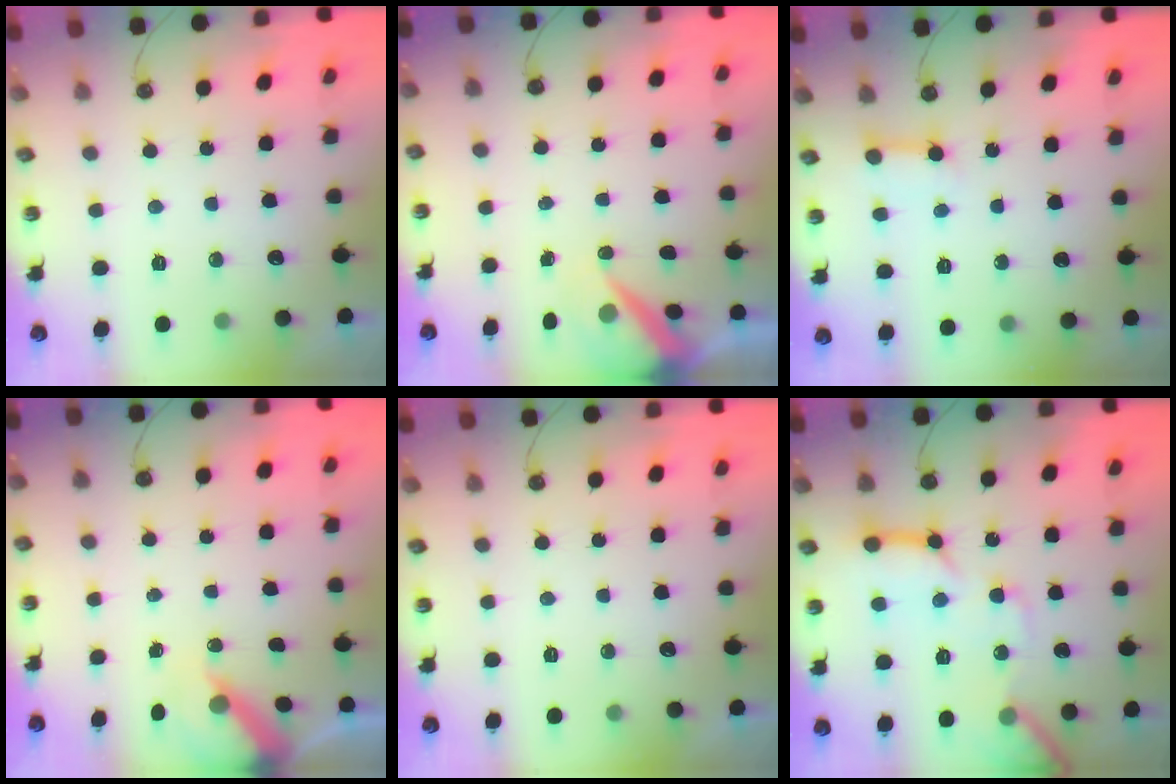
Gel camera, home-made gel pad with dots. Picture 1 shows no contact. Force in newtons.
{"total": 6.6, "press": 6.6, "slide": 0.9}
{"total": 4.4, "press": 4.4, "slide": 0.5}
{"total": 6.4, "press": 6.4, "slide": 0.8}
{"total": 0.0}
{"total": 16.6, "press": 16.5, "slide": 1.8}